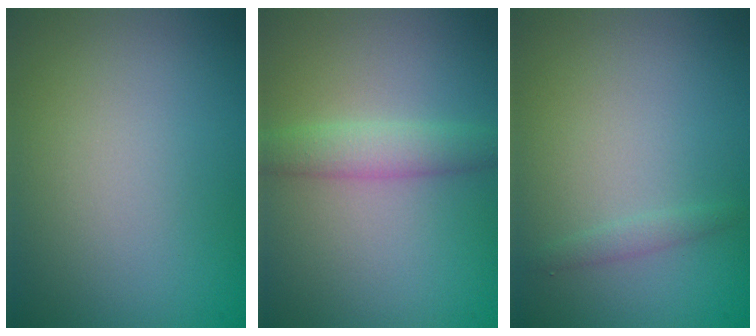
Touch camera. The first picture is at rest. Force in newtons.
{"total": 2.6, "press": 2.6, "slide": 0.1}
{"total": 0.8, "press": 0.8, "slide": 0.1}